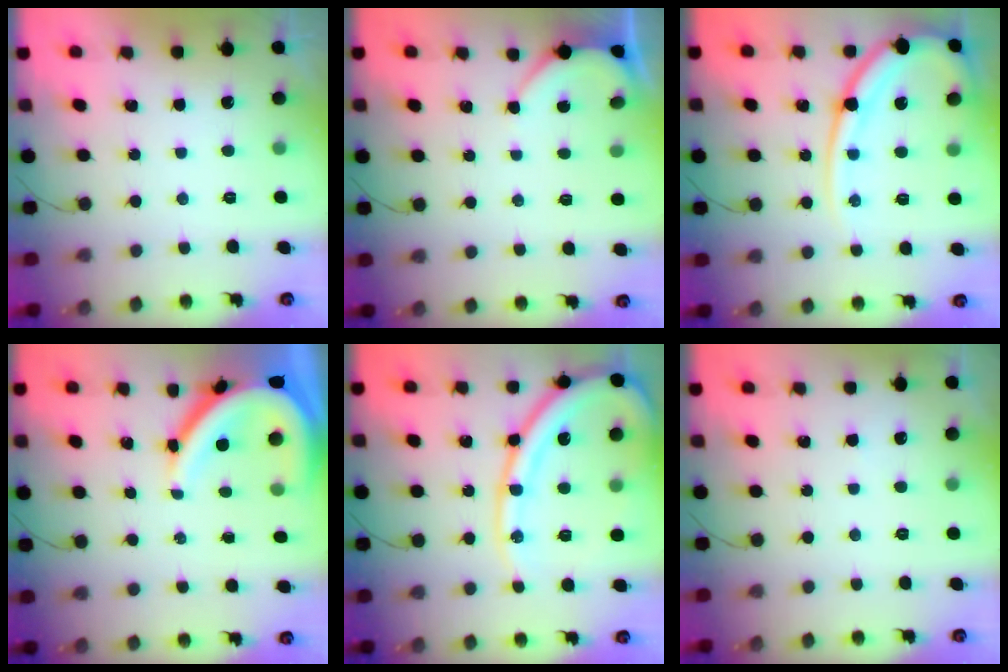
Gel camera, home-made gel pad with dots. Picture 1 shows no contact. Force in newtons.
{"total": 3.2, "press": 3.2, "slide": 0.4}
{"total": 15.9, "press": 15.8, "slide": 1.8}
{"total": 13.6, "press": 13.6, "slide": 1.5}
{"total": 17.8, "press": 17.7, "slide": 2.3}
{"total": 1.1, "press": 1.1, "slide": 0.2}